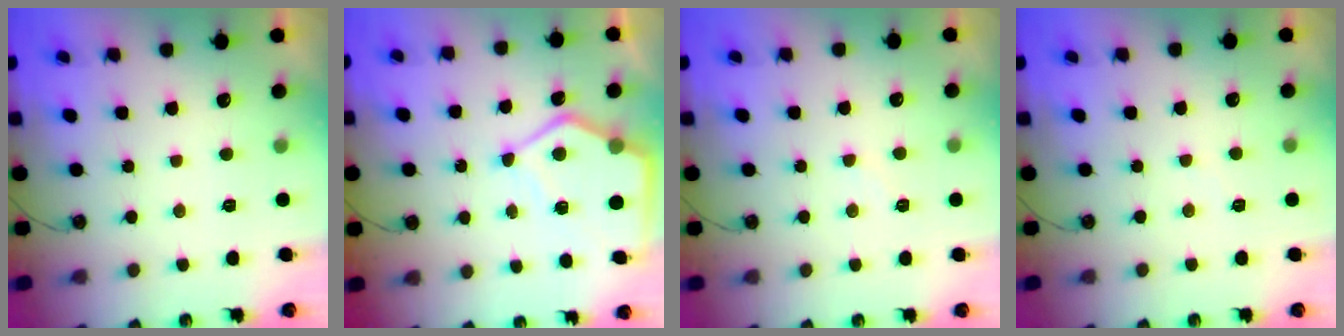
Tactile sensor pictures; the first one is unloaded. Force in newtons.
{"total": 9.5, "press": 9.4, "slide": 1.1}
{"total": 6.7, "press": 6.6, "slide": 0.9}
{"total": 3.3, "press": 3.3, "slide": 0.6}